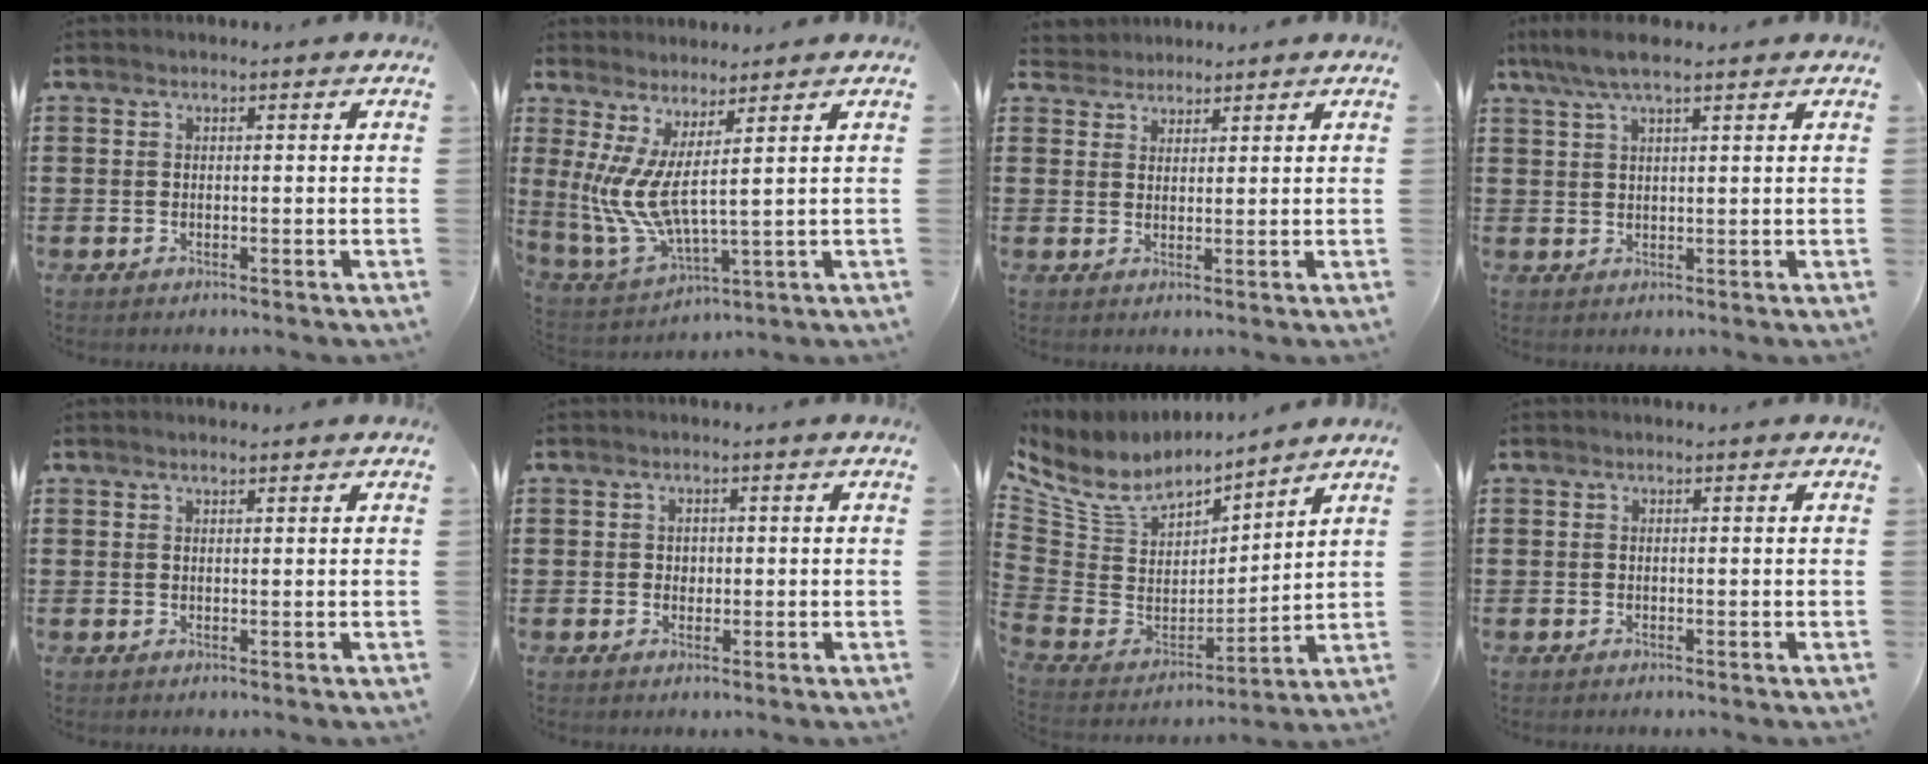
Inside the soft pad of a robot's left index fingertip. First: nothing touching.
{"total": 6.8, "force": [2.6, 0.9, 6.2], "torque": [-0.156, -0.043, 0.044]}
{"total": 2.3, "force": [2.1, 0.9, -0.5], "torque": [0.000, 0.004, 0.041]}
{"total": 5.2, "force": [3.7, 0.8, 3.5], "torque": [-0.076, -0.001, 0.067]}
{"total": 0.8, "force": [0.7, 0.0, 0.5], "torque": [-0.010, -0.001, 0.013]}
{"total": 1.3, "force": [0.1, 1.2, 0.5], "torque": [-0.012, 0.006, 0.001]}
{"total": 7.9, "force": [5.7, 4.1, 3.6], "torque": [-0.111, -0.044, 0.101]}
{"total": 0.0}